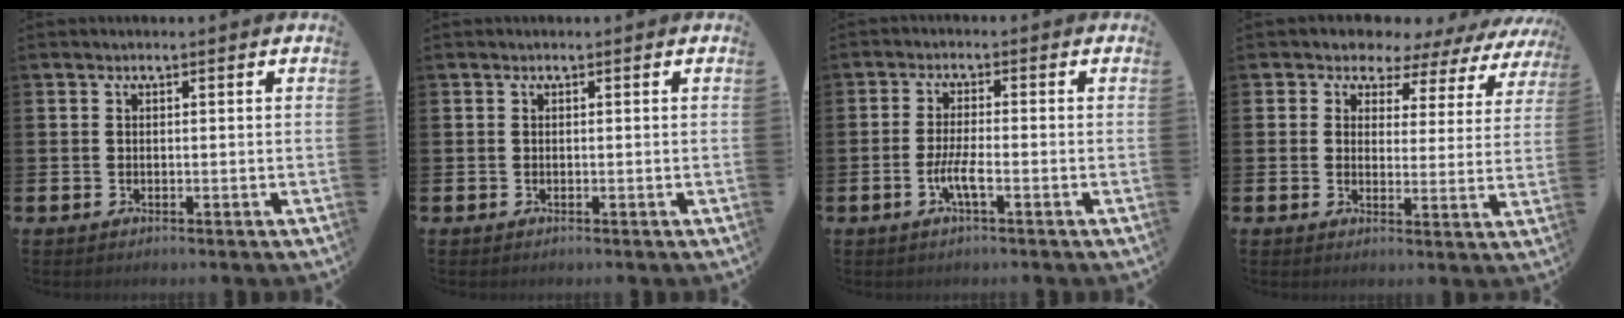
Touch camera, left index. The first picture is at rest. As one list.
[{"total": 0.0}, {"total": 3.2, "force": [-1.2, 0.6, 2.9], "torque": [-0.072, -0.003, -0.026]}, {"total": 3.6, "force": [2.7, 2.3, 0.2], "torque": [-0.019, -0.027, 0.039]}]